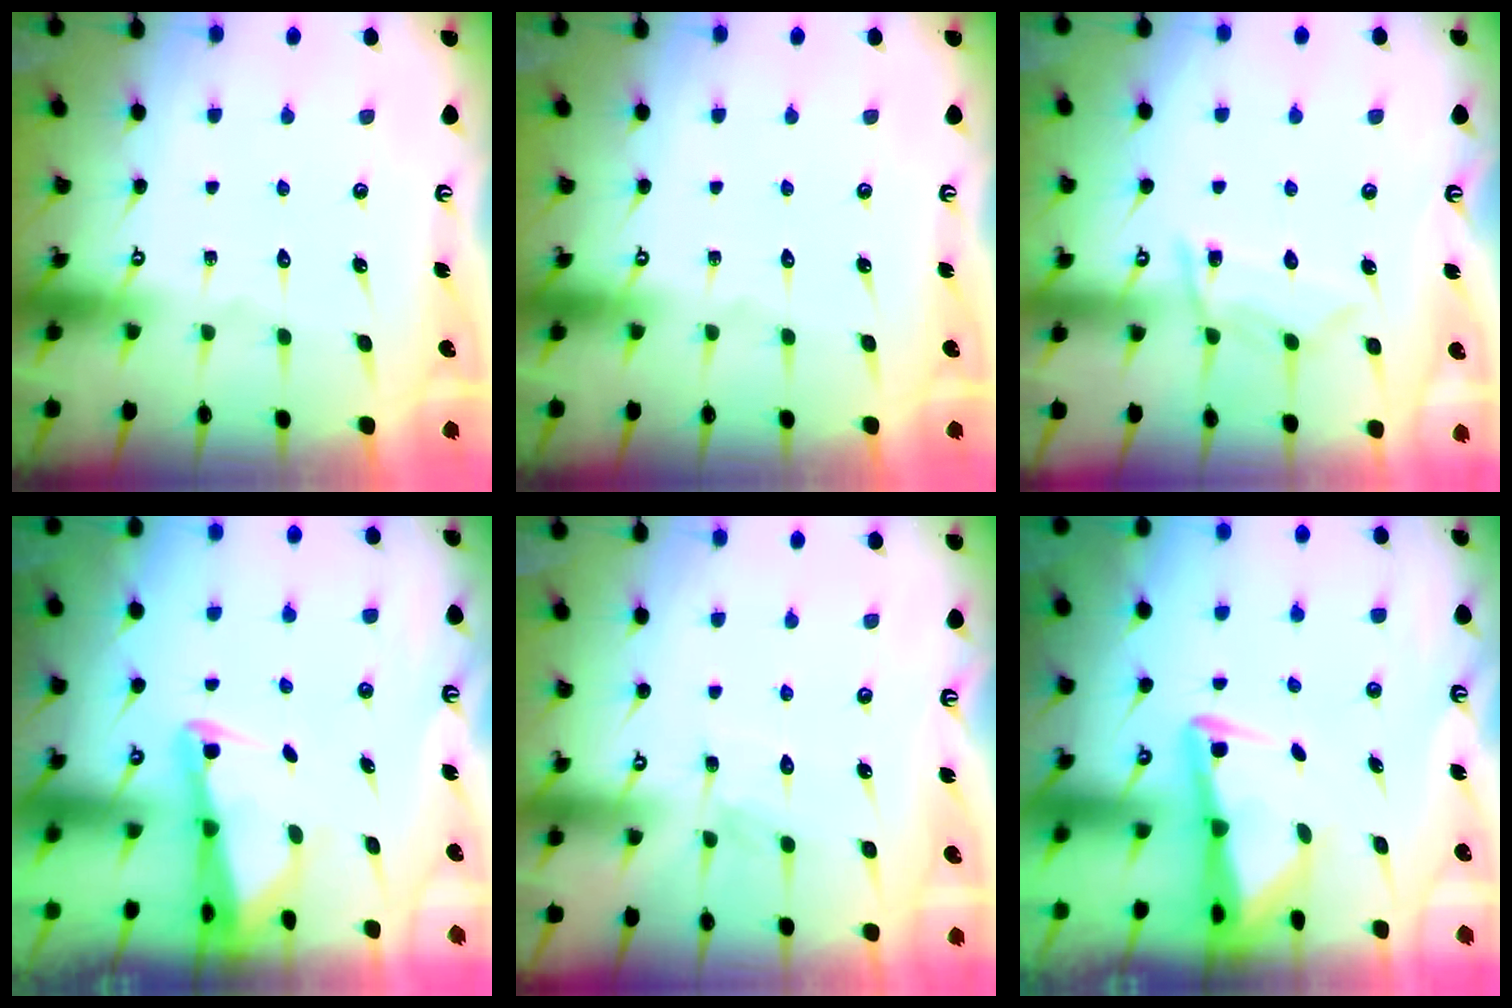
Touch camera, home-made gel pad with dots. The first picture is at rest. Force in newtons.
{"total": 0.0}
{"total": 9.5, "press": 9.5, "slide": 0.9}
{"total": 2.4, "press": 2.4, "slide": 0.3}
{"total": 5.4, "press": 5.4, "slide": 0.5}
{"total": 4.1, "press": 4.0, "slide": 0.9}